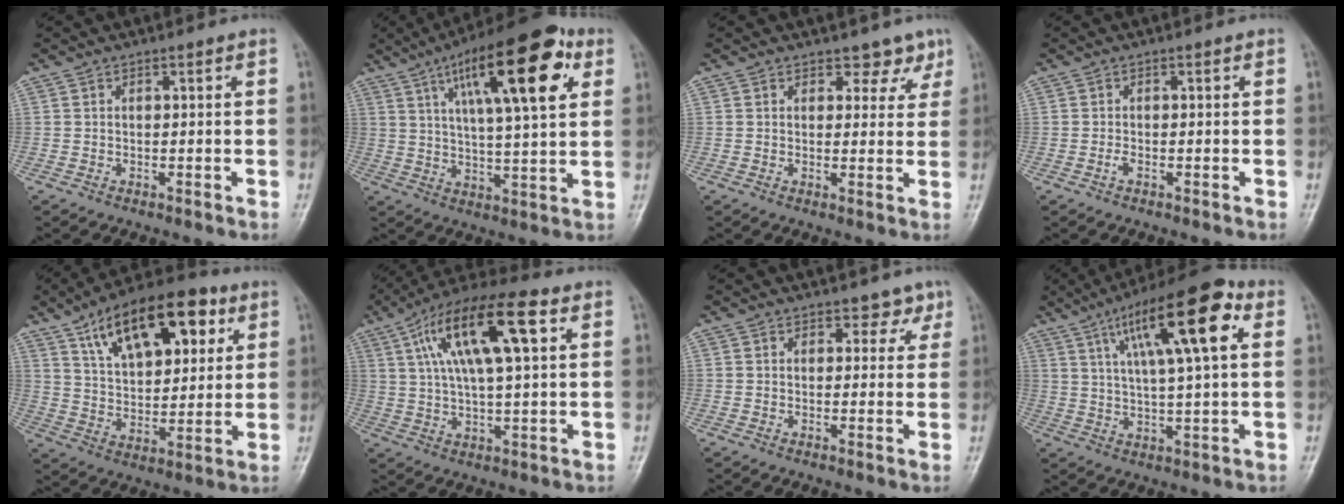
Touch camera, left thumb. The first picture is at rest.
{"total": 20.8, "force": [8.6, 6.0, 18.0], "torque": [-0.252, -0.010, 0.131]}
{"total": 3.8, "force": [2.8, 2.4, 0.9], "torque": [0.021, -0.017, 0.033]}
{"total": 0.9, "force": [-0.4, 0.3, 0.8], "torque": [-0.014, 0.001, -0.007]}
{"total": 19.9, "force": [9.4, 9.7, 14.6], "torque": [-0.191, -0.022, 0.156]}
{"total": 17.6, "force": [5.9, 5.4, 15.7], "torque": [-0.282, 0.018, 0.096]}
{"total": 2.8, "force": [1.9, 1.9, 0.7], "torque": [0.019, -0.008, 0.020]}
{"total": 17.8, "force": [6.6, 4.2, 15.9], "torque": [-0.247, 0.004, 0.101]}